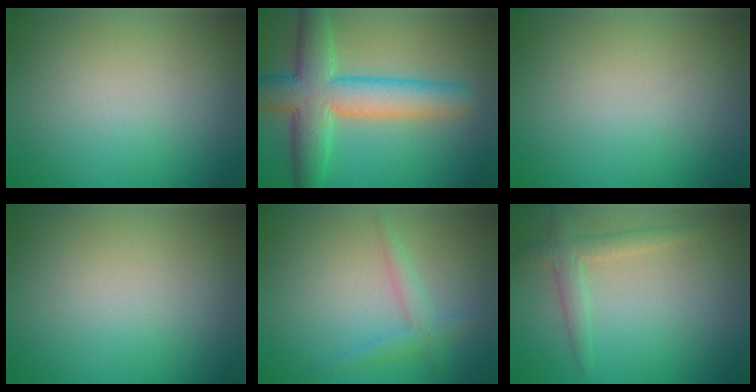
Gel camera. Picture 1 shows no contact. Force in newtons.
{"total": 8.4, "press": 8.4, "slide": 0.4}
{"total": 0.0}
{"total": 0.0}
{"total": 2.0, "press": 2.0, "slide": 0.1}
{"total": 2.3, "press": 2.3, "slide": 0.1}